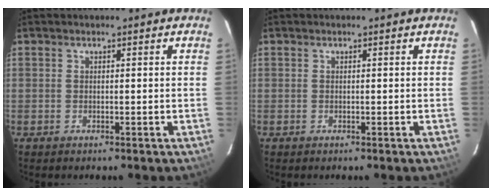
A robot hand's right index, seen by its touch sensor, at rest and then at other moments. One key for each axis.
{"total": 0.0}